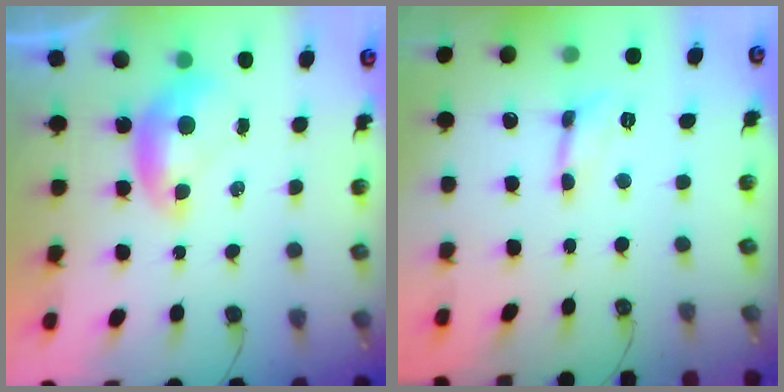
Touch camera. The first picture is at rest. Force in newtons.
{"total": 0.5, "press": 0.5, "slide": 0.2}